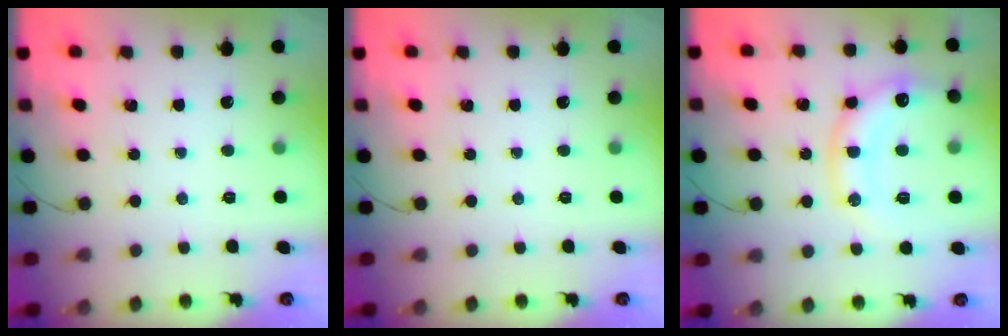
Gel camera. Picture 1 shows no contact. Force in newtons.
{"total": 0.0}
{"total": 14.9, "press": 14.9, "slide": 1.2}